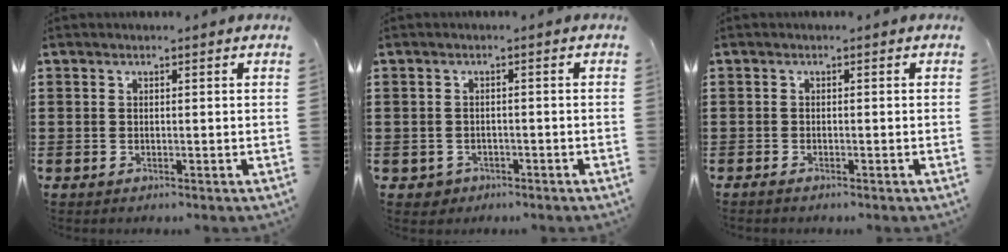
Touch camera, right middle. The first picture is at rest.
{"total": 1.1, "force": [-0.8, 0.8, 0.0], "torque": [-0.006, 0.000, -0.019]}
{"total": 0.5, "force": [-0.5, 0.0, 0.2], "torque": [-0.006, -0.005, -0.008]}